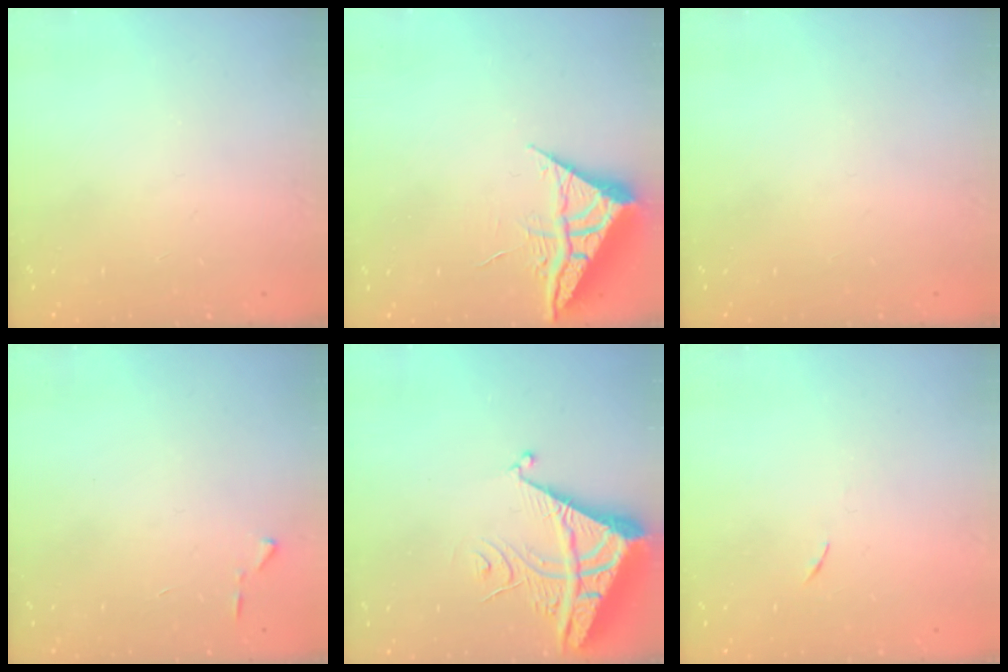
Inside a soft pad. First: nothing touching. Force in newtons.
{"total": 7.0, "press": 7.0, "slide": 0.3}
{"total": 0.0}
{"total": 3.9, "press": 3.9, "slide": 0.5}
{"total": 7.0, "press": 6.9, "slide": 0.7}
{"total": 3.7, "press": 3.6, "slide": 0.7}